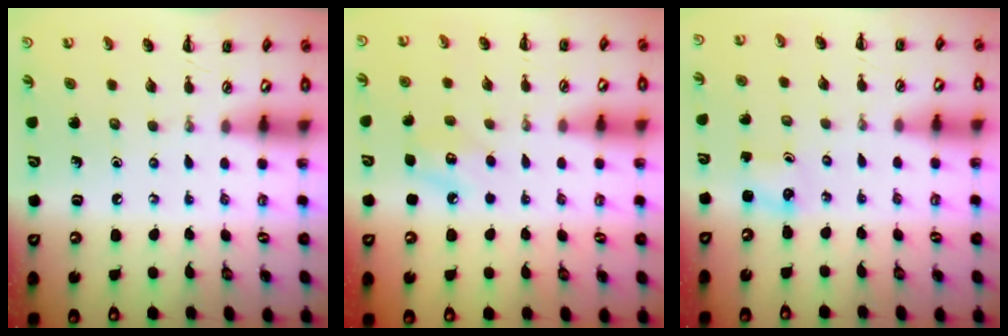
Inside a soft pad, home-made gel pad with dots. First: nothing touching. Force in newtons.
{"total": 8.2, "press": 8.0, "slide": 1.8}
{"total": 1.2, "press": 1.2, "slide": 0.2}